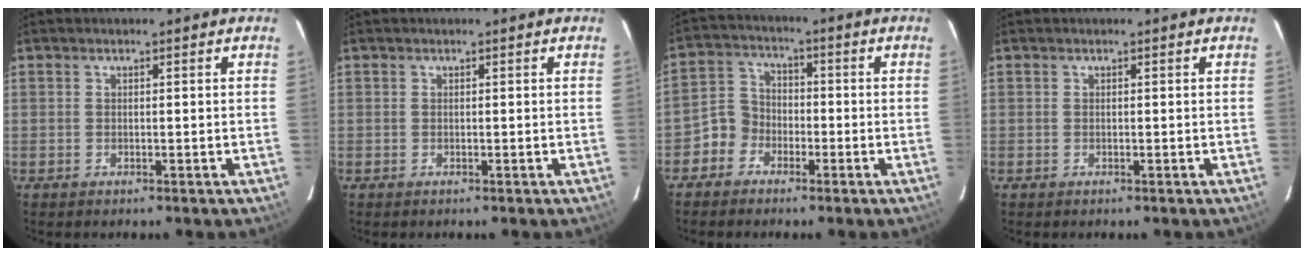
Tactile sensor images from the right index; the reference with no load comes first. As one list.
[{"total": 0.0}, {"total": 5.8, "force": [-3.2, 4.8, 0.7], "torque": [-0.017, 0.027, -0.068]}, {"total": 0.0}]